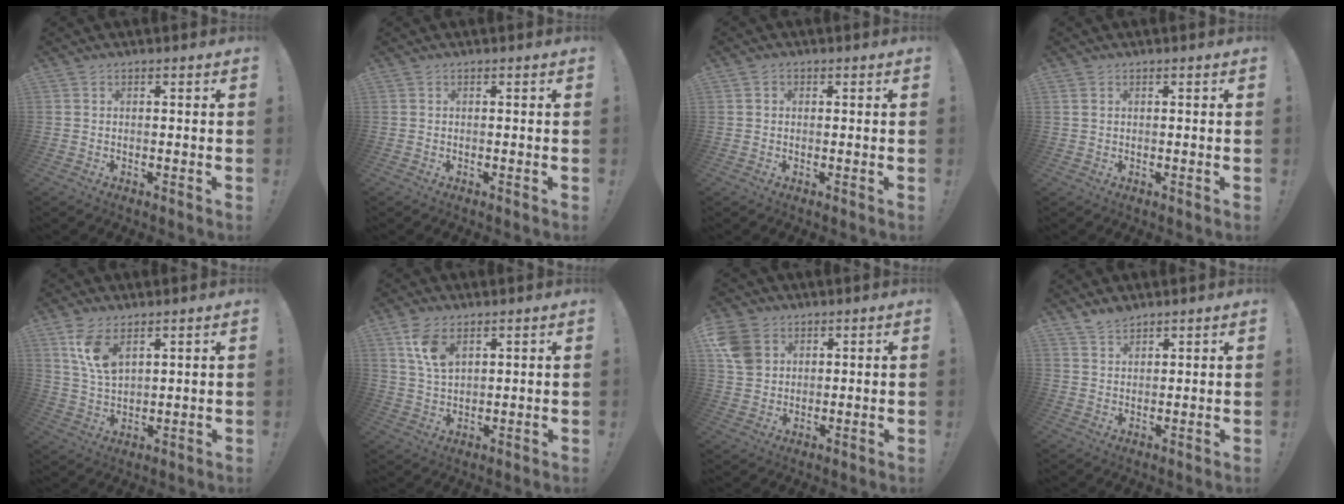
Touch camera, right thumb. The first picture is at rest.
{"total": 0.0}
{"total": 1.2, "force": [0.2, 1.1, 0.5], "torque": [-0.011, 0.004, 0.004]}
{"total": 1.0, "force": [0.5, 0.7, 0.5], "torque": [-0.012, 0.003, 0.011]}
{"total": 9.5, "force": [5.5, 4.7, 6.1], "torque": [-0.113, -0.024, 0.102]}
{"total": 8.5, "force": [4.8, 4.6, 5.3], "torque": [-0.090, -0.017, 0.090]}
{"total": 8.6, "force": [3.7, 6.9, 3.7], "torque": [-0.064, -0.009, 0.077]}
{"total": 4.6, "force": [4.0, 2.0, 0.8], "torque": [-0.010, -0.028, 0.076]}